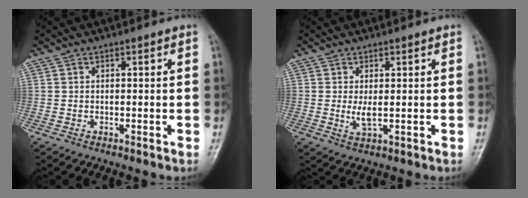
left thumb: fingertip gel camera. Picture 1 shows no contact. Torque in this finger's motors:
{"motor_torque": [0.08, 0.08, 0.00, -0.11, 0.02]}